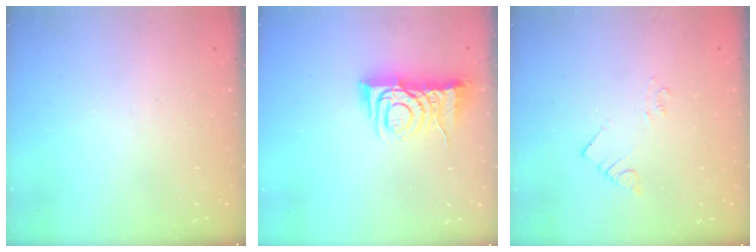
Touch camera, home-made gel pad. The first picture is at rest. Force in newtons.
{"total": 7.5, "press": 7.4, "slide": 1.0}
{"total": 1.9, "press": 1.9, "slide": 0.3}